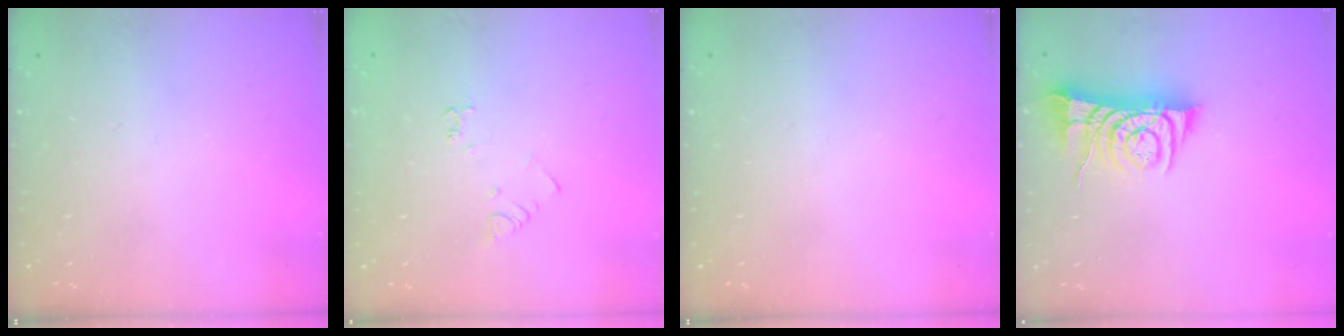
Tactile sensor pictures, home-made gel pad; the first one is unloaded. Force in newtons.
{"total": 4.0, "press": 3.9, "slide": 0.6}
{"total": 0.0}
{"total": 7.7, "press": 7.6, "slide": 1.1}